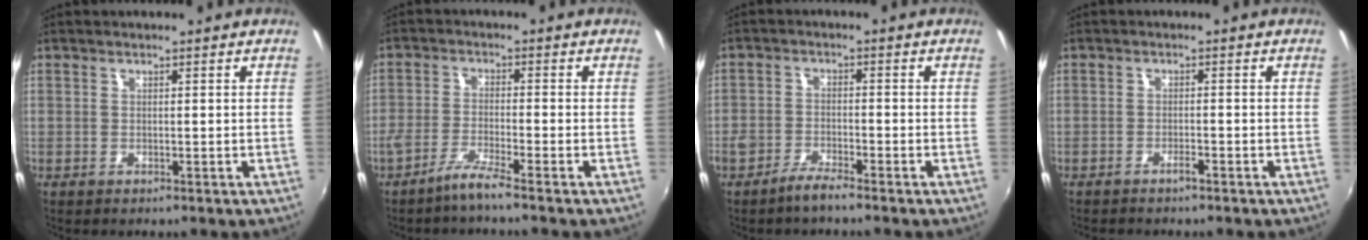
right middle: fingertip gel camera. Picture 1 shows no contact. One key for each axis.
{"total": 4.1, "fx": -3.2, "fy": -0.6, "fz": 2.5, "tx": -0.068, "ty": -0.003, "tz": -0.066}
{"total": 3.8, "fx": -3.2, "fy": 0.4, "fz": 2.0, "tx": -0.060, "ty": -0.002, "tz": -0.067}
{"total": 1.5, "fx": -1.3, "fy": 0.1, "fz": 0.7, "tx": -0.016, "ty": 0.002, "tz": -0.025}